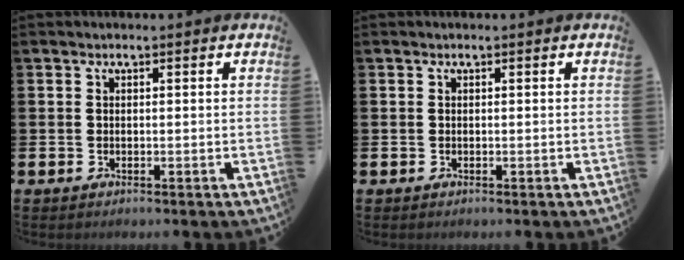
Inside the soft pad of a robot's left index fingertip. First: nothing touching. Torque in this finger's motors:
{"motor_torque": [-0.01, 0.00, 0.00, 0.00]}